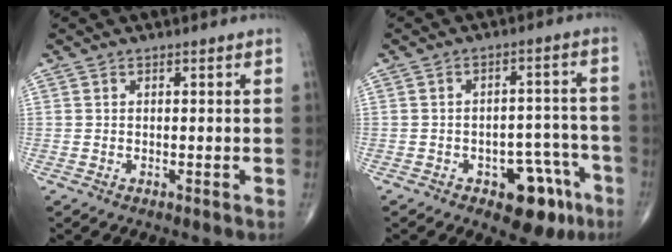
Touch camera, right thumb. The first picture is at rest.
{"total": 10.0, "force": [-5.3, 5.4, 6.5], "torque": [-0.044, 0.043, -0.064]}